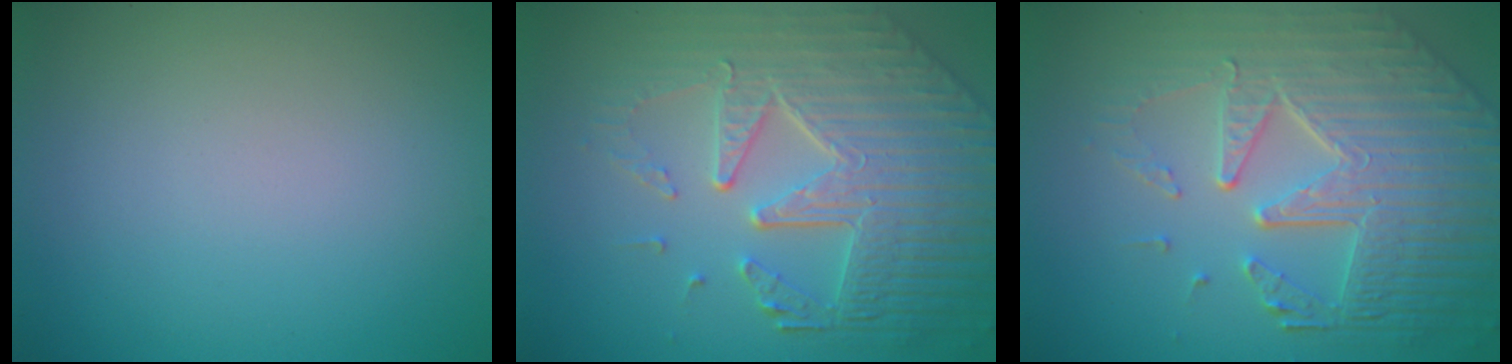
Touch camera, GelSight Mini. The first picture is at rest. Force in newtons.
{"total": 8.7, "press": 5.9, "slide": 6.3}
{"total": 8.8, "press": 6.1, "slide": 6.4}